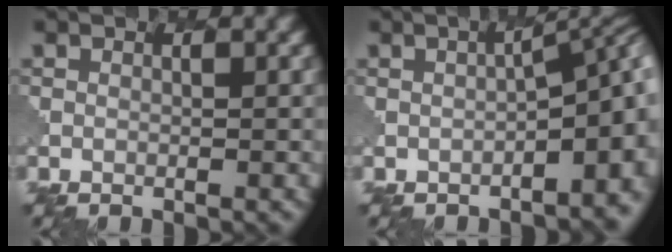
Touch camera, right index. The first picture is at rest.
{"total": 8.7, "force": [-2.8, 3.3, 7.6], "torque": [-0.088, -0.004, -0.028]}